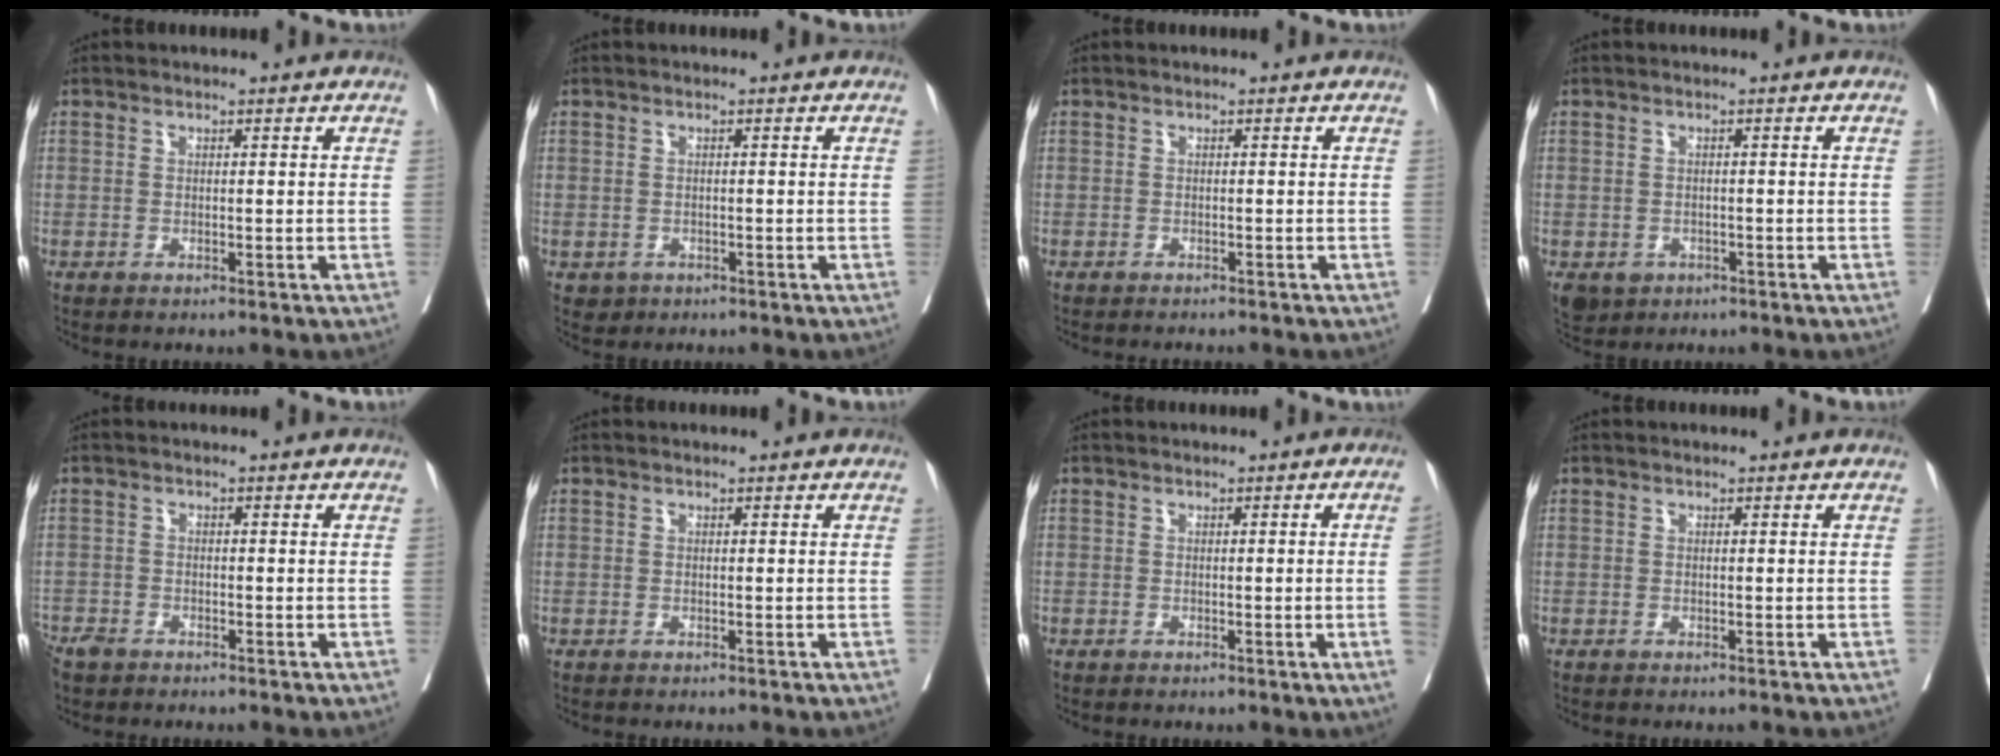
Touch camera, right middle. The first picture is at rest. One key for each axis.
{"total": 1.5, "fx": -0.7, "fy": 1.3, "fz": 0.3, "tx": -0.008, "ty": 0.001, "tz": -0.006}
{"total": 3.1, "fx": -2.9, "fy": 0.5, "fz": 1.1, "tx": -0.014, "ty": -0.004, "tz": -0.037}
{"total": 4.8, "fx": -2.5, "fy": 3.8, "fz": 1.4, "tx": -0.024, "ty": -0.001, "tz": -0.032}
{"total": 3.4, "fx": -2.8, "fy": 1.5, "fz": 1.1, "tx": -0.021, "ty": -0.002, "tz": -0.052}
{"total": 0.8, "fx": -0.7, "fy": 0.1, "fz": 0.3, "tx": -0.008, "ty": -0.003, "tz": -0.012}
{"total": 2.0, "fx": -0.3, "fy": -0.7, "fz": 1.8, "tx": -0.021, "ty": -0.003, "tz": -0.004}
{"total": 0.8, "fx": -0.7, "fy": 0.1, "fz": 0.3, "tx": -0.008, "ty": -0.003, "tz": -0.012}